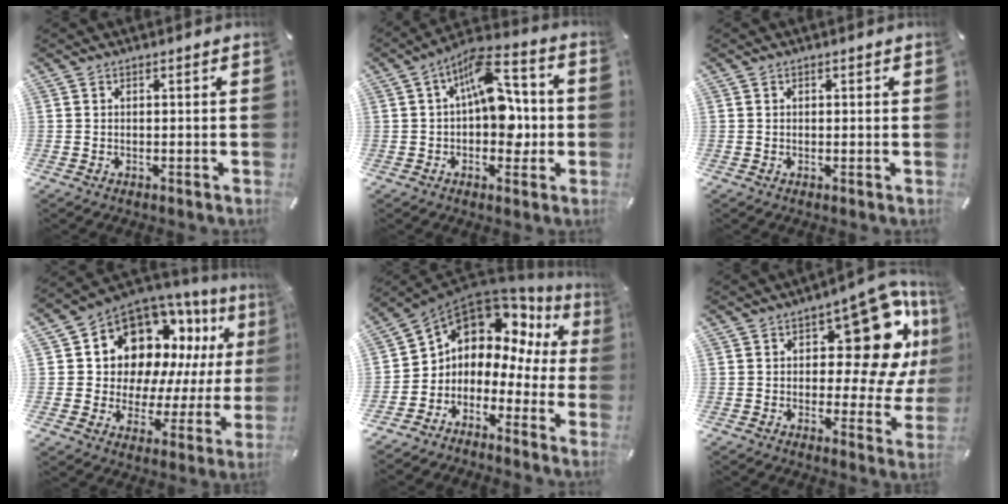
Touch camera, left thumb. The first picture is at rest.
{"total": 13.3, "force": [1.7, 7.8, 10.7], "torque": [-0.141, -0.014, 0.029]}
{"total": 0.6, "force": [0.2, 0.5, 0.2], "torque": [-0.004, 0.003, 0.003]}
{"total": 13.4, "force": [7.8, 9.8, 4.8], "torque": [-0.082, -0.078, 0.143]}
{"total": 7.1, "force": [4.4, 5.3, 1.7], "torque": [-0.054, -0.058, 0.077]}
{"total": 20.8, "force": [7.6, 10.7, 16.1], "torque": [-0.186, -0.055, 0.121]}